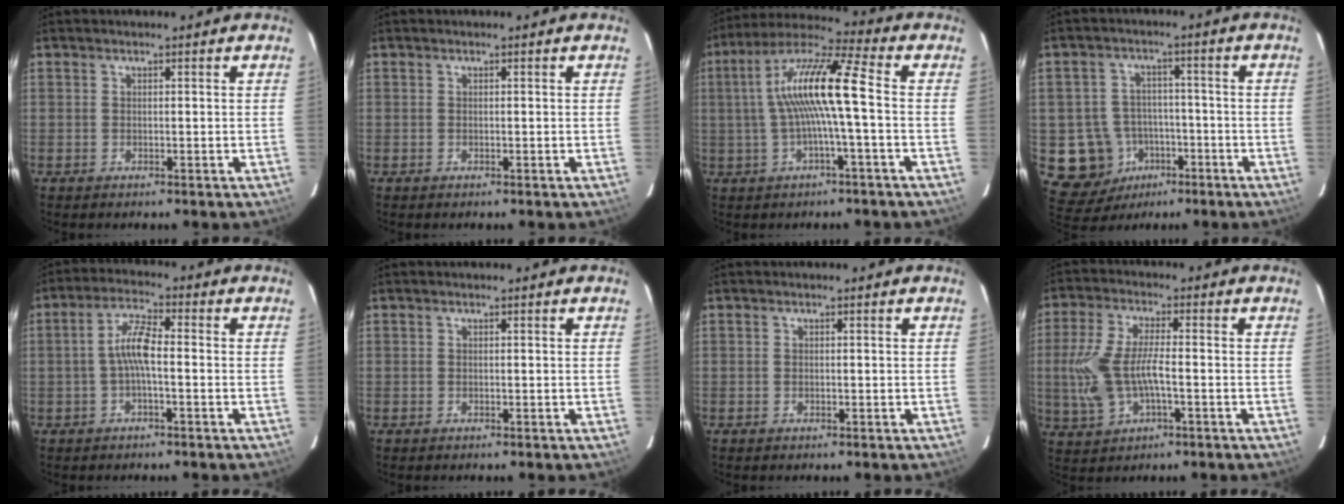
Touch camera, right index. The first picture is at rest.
{"total": 0.0}
{"total": 13.0, "force": [-0.3, 0.8, 13.0], "torque": [-0.251, 0.020, -0.008]}
{"total": 10.9, "force": [-4.1, 9.8, 2.2], "torque": [-0.078, 0.028, -0.045]}
{"total": 5.4, "force": [-1.0, 1.2, 5.2], "torque": [-0.109, 0.015, -0.021]}
{"total": 0.0}
{"total": 0.0}
{"total": 10.9, "force": [-1.8, 4.6, 9.7], "torque": [-0.208, -0.002, -0.030]}